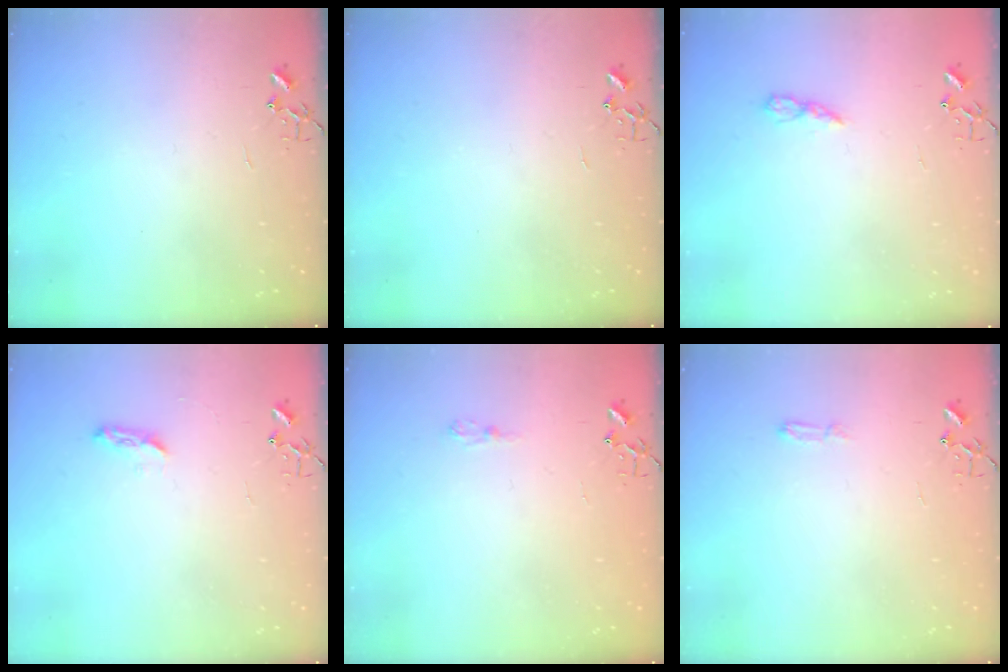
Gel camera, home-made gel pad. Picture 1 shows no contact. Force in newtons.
{"total": 0.0}
{"total": 5.8, "press": 5.7, "slide": 0.6}
{"total": 5.3, "press": 5.2, "slide": 0.6}
{"total": 6.5, "press": 6.5, "slide": 0.6}
{"total": 3.8, "press": 3.8, "slide": 0.5}